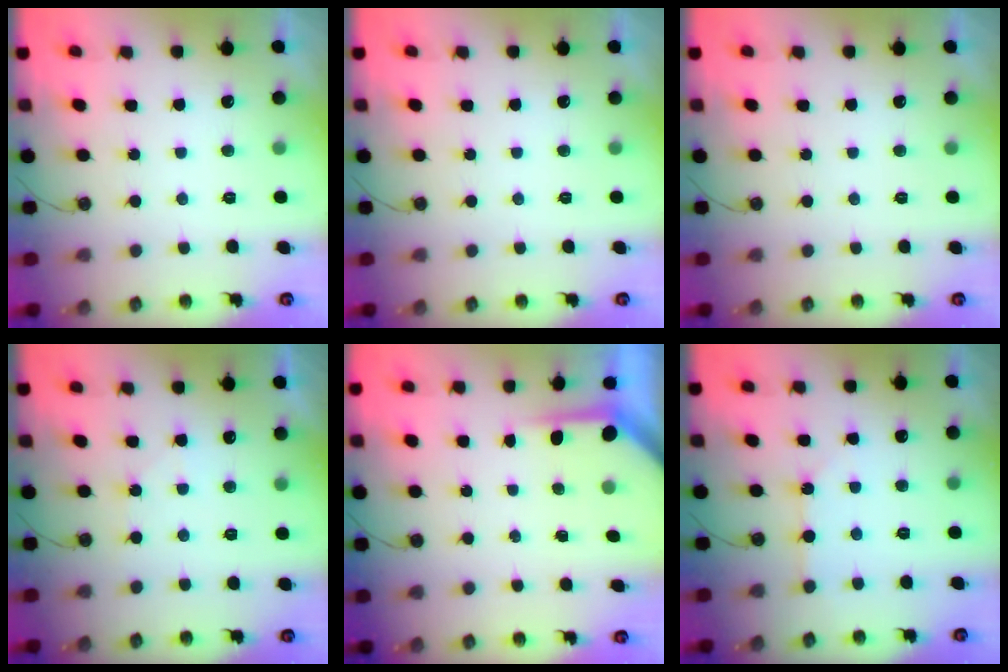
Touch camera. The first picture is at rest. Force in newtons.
{"total": 0.0}
{"total": 0.0}
{"total": 4.0, "press": 4.0, "slide": 0.5}
{"total": 3.9, "press": 3.9, "slide": 0.4}
{"total": 2.7, "press": 2.7, "slide": 0.4}